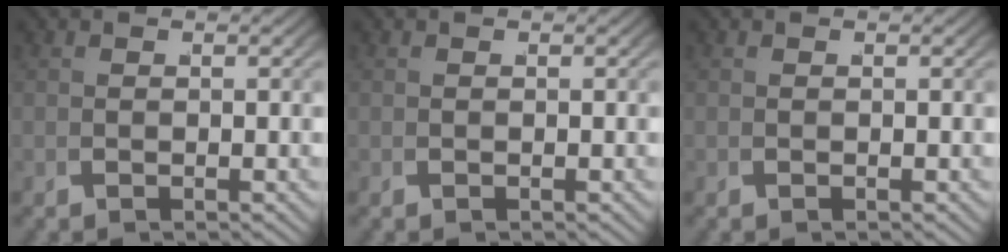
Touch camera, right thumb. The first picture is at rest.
{"total": 0.0}
{"total": 0.0}